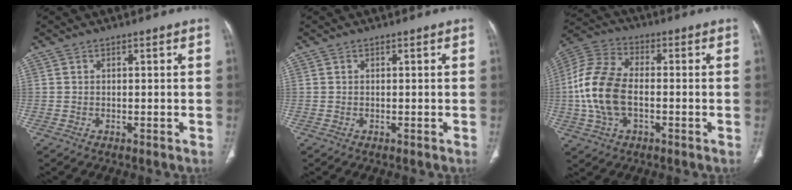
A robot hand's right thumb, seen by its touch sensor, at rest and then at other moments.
{"total": 0.0}
{"total": 14.4, "force": [-1.7, 8.6, 11.4], "torque": [-0.250, 0.023, -0.035]}